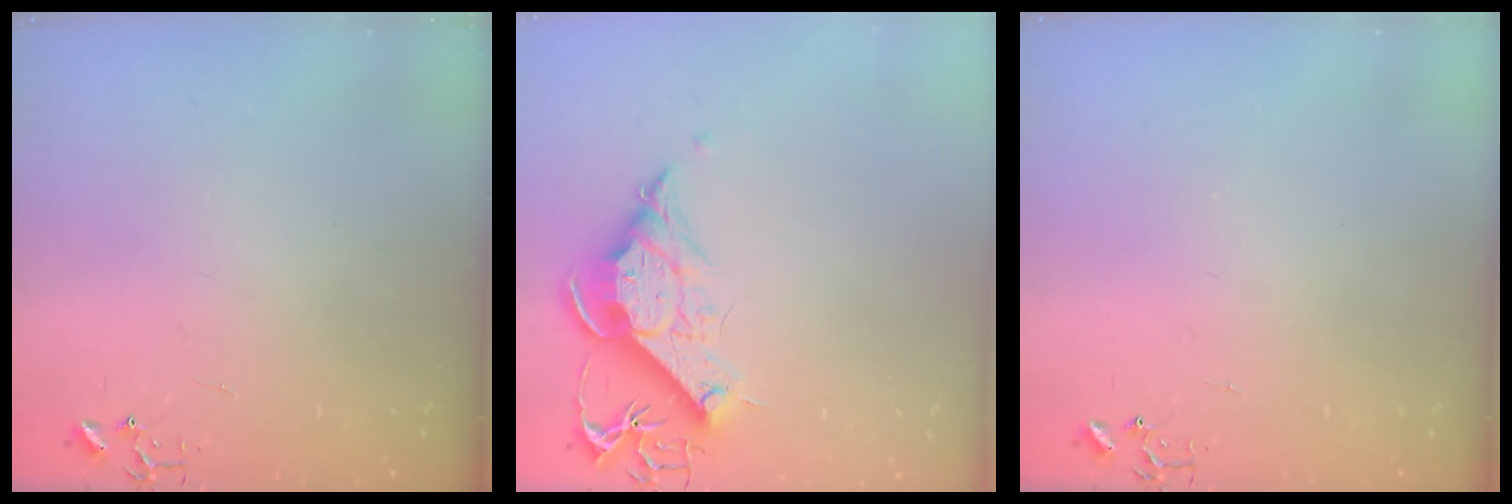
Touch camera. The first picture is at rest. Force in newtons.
{"total": 13.2, "press": 13.1, "slide": 1.6}
{"total": 0.0}